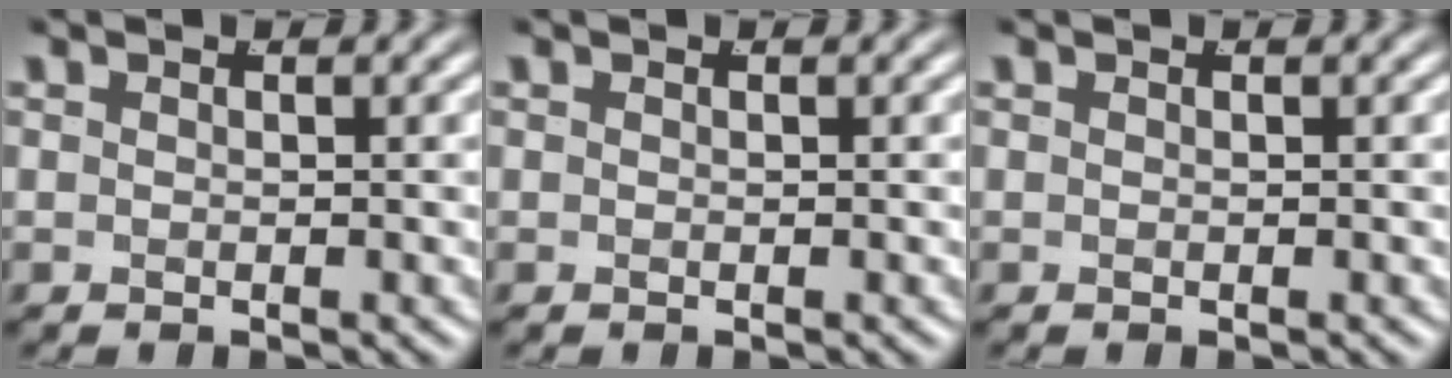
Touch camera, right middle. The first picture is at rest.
{"total": 0.0}
{"total": 0.0}